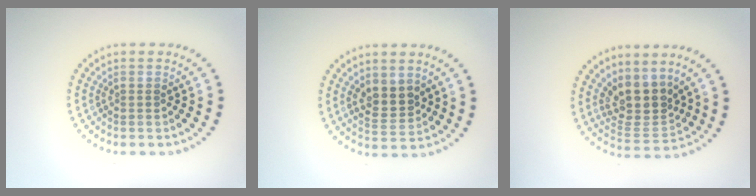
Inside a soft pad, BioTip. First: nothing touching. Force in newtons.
{"total": 2.7, "press": 2.5, "slide": 0.8}
{"total": 4.0, "press": 3.2, "slide": 2.4}